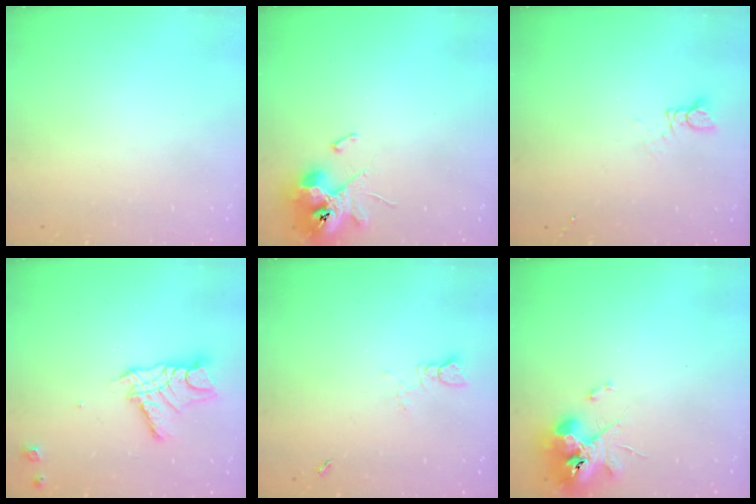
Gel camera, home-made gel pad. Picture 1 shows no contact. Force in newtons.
{"total": 12.0, "press": 11.8, "slide": 1.6}
{"total": 2.6, "press": 2.6, "slide": 0.3}
{"total": 11.6, "press": 11.5, "slide": 0.9}
{"total": 1.7, "press": 1.7, "slide": 0.2}
{"total": 11.9, "press": 11.8, "slide": 1.1}